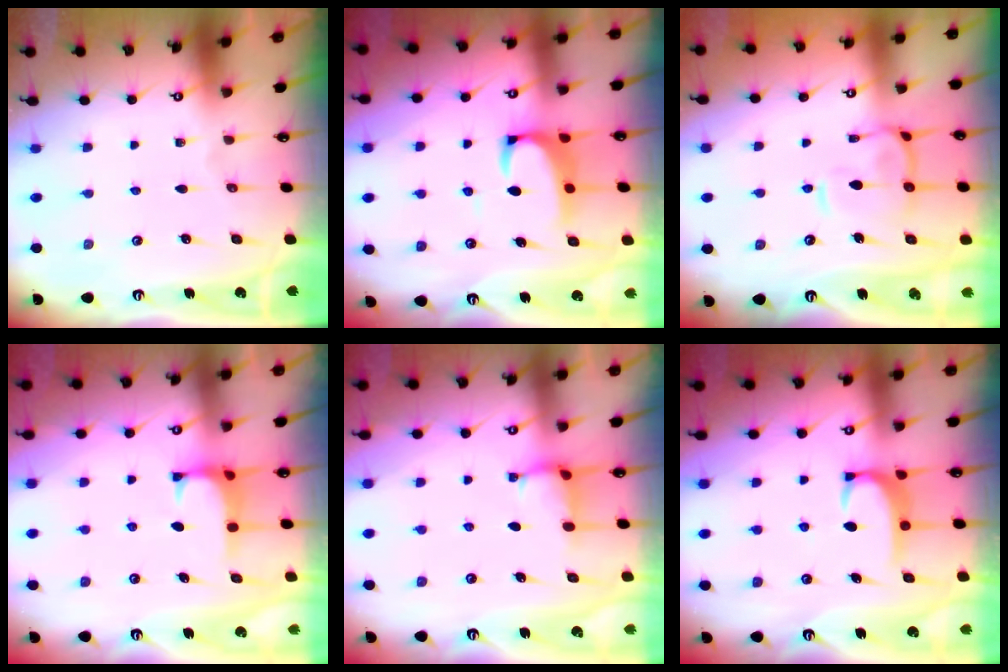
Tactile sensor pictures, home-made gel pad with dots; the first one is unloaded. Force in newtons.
{"total": 3.0, "press": 2.8, "slide": 1.0}
{"total": 6.5, "press": 6.4, "slide": 1.5}
{"total": 0.5, "press": 0.4, "slide": 0.3}
{"total": 2.6, "press": 2.6, "slide": 0.3}
{"total": 2.7, "press": 2.6, "slide": 0.5}